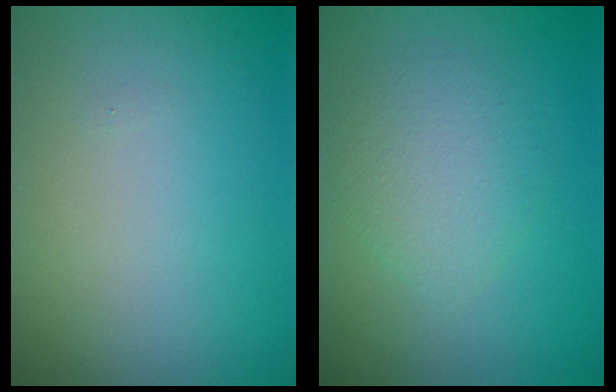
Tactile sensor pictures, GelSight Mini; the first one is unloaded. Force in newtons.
{"total": 3.0, "press": 3.0, "slide": 0.1}